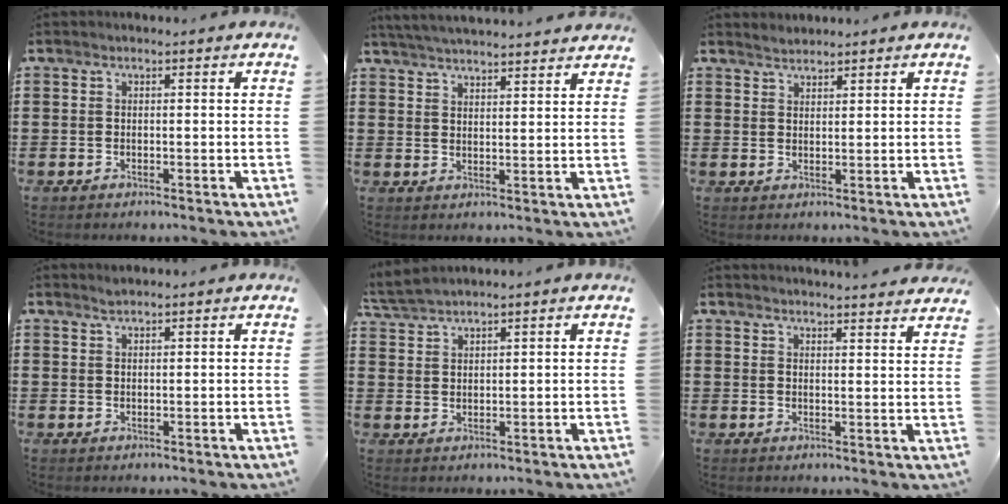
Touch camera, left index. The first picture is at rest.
{"total": 4.0, "force": [4.0, -0.4, 0.5], "torque": [-0.023, -0.017, 0.071]}
{"total": 1.6, "force": [1.6, 0.2, -0.1], "torque": [-0.003, 0.003, 0.032]}
{"total": 1.1, "force": [1.1, 0.0, 0.3], "torque": [-0.008, -0.001, 0.021]}
{"total": 2.7, "force": [2.6, -0.1, 0.8], "torque": [-0.024, 0.000, 0.050]}
{"total": 3.0, "force": [3.0, -0.5, 0.1], "torque": [-0.003, -0.016, 0.053]}